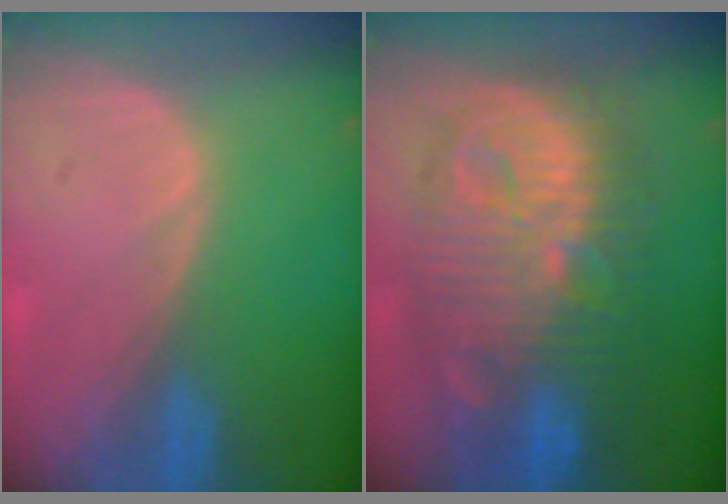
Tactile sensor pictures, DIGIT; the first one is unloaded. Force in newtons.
{"total": 13.8, "press": 13.7, "slide": 1.3}